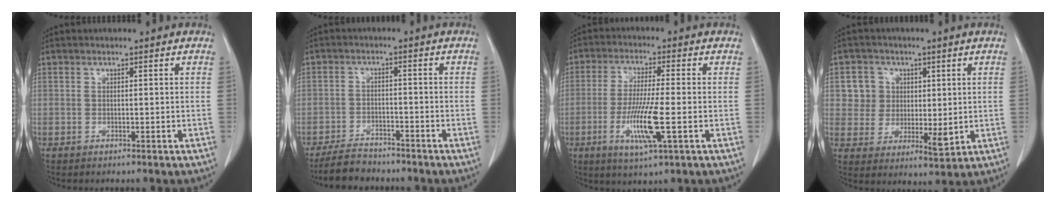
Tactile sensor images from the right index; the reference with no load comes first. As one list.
[{"total": 5.5, "force": [-5.0, 2.1, 1.3], "torque": [-0.025, -0.007, -0.089]}, {"total": 9.4, "force": [-2.6, 0.4, 9.0], "torque": [-0.174, -0.017, -0.050]}, {"total": 7.3, "force": [2.4, 6.5, 2.3], "torque": [-0.037, 0.010, 0.053]}]